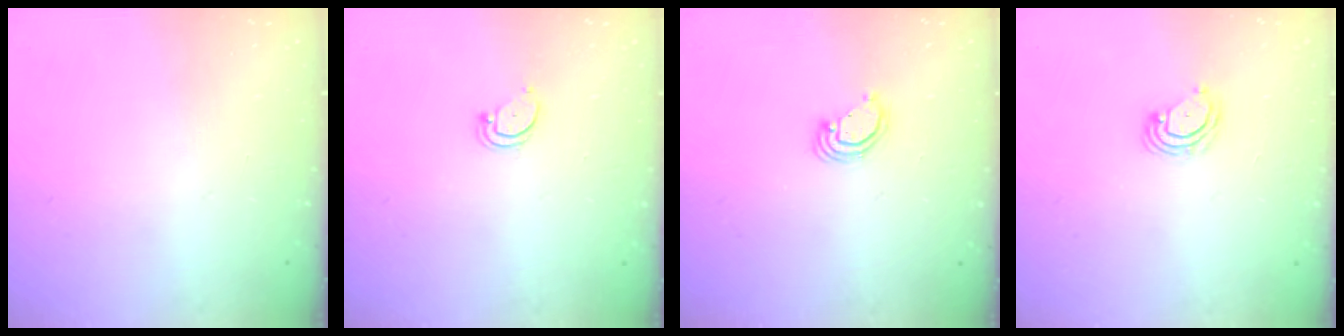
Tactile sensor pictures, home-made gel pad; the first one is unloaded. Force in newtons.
{"total": 3.5, "press": 3.4, "slide": 0.3}
{"total": 3.6, "press": 3.6, "slide": 0.2}
{"total": 5.0, "press": 4.9, "slide": 0.4}